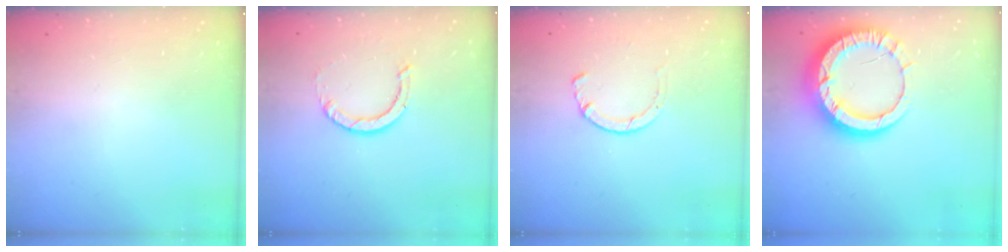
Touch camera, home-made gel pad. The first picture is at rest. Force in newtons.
{"total": 2.9, "press": 2.9, "slide": 0.2}
{"total": 1.2, "press": 1.2, "slide": 0.3}
{"total": 14.9, "press": 14.8, "slide": 1.5}